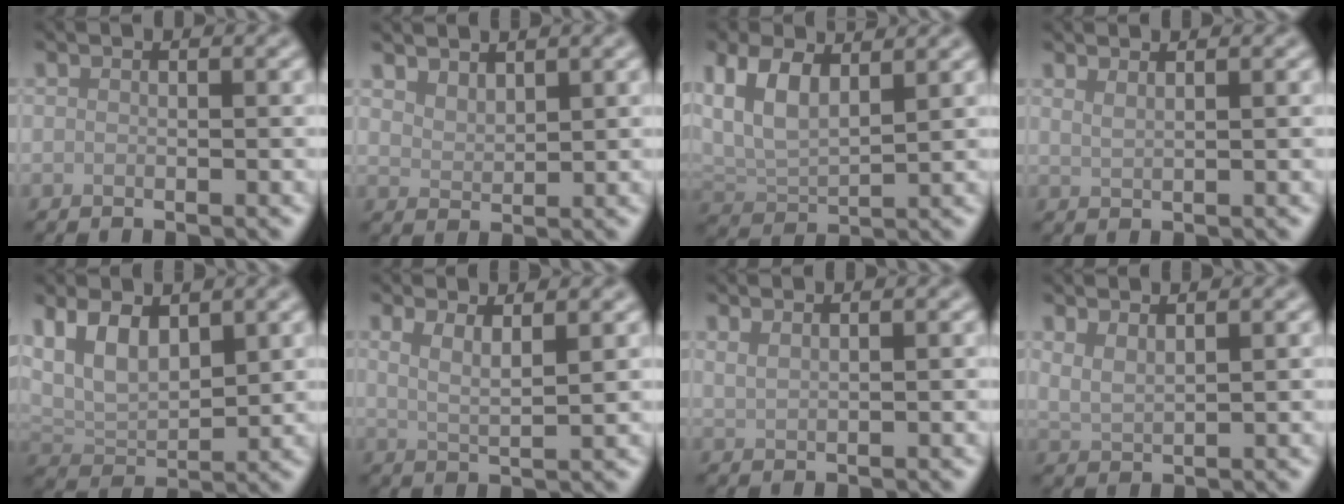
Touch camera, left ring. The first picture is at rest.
{"total": 2.1, "force": [1.9, 0.6, 0.7], "torque": [-0.011, 0.000, 0.040]}
{"total": 6.2, "force": [2.8, 3.3, 4.4], "torque": [-0.100, 0.007, 0.049]}
{"total": 1.5, "force": [1.1, 0.5, 0.8], "torque": [-0.008, -0.001, 0.014]}
{"total": 6.1, "force": [2.7, 3.4, 4.3], "torque": [-0.083, -0.002, 0.048]}
{"total": 2.9, "force": [1.8, 0.8, 2.1], "torque": [-0.028, -0.004, 0.029]}
{"total": 1.6, "force": [1.2, 0.6, 0.8], "torque": [-0.010, 0.001, 0.019]}
{"total": 2.0, "force": [1.5, 0.6, 1.2], "torque": [-0.024, -0.002, 0.033]}